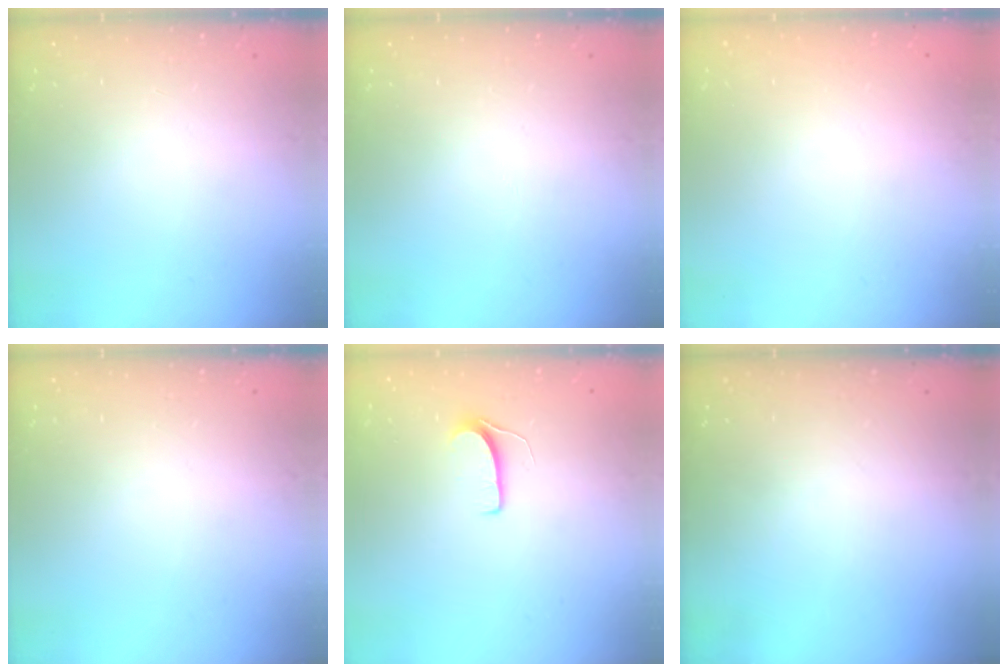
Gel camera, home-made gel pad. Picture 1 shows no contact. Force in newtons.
{"total": 0.0}
{"total": 0.0}
{"total": 0.0}
{"total": 5.9, "press": 5.9, "slide": 0.4}
{"total": 0.0}